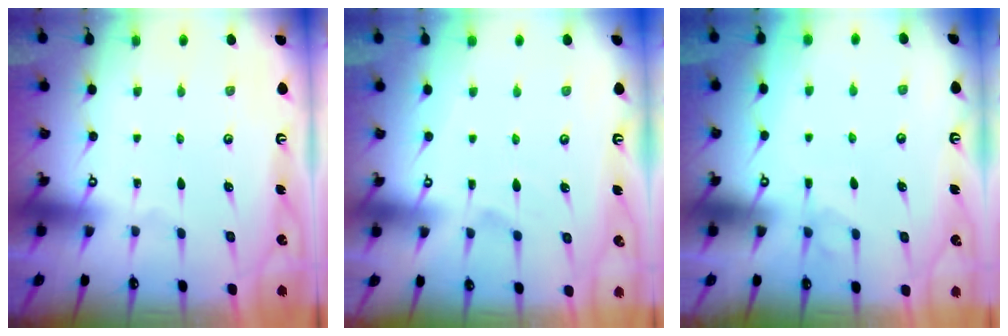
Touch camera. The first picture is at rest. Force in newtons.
{"total": 5.1, "press": 5.0, "slide": 1.2}
{"total": 1.7, "press": 1.3, "slide": 1.1}